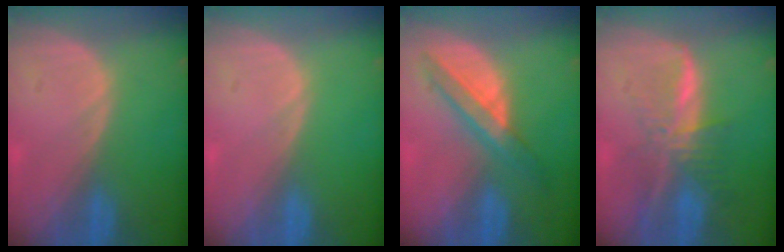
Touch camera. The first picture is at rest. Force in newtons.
{"total": 0.0}
{"total": 5.9, "press": 5.8, "slide": 1.0}
{"total": 7.9, "press": 6.7, "slide": 4.3}